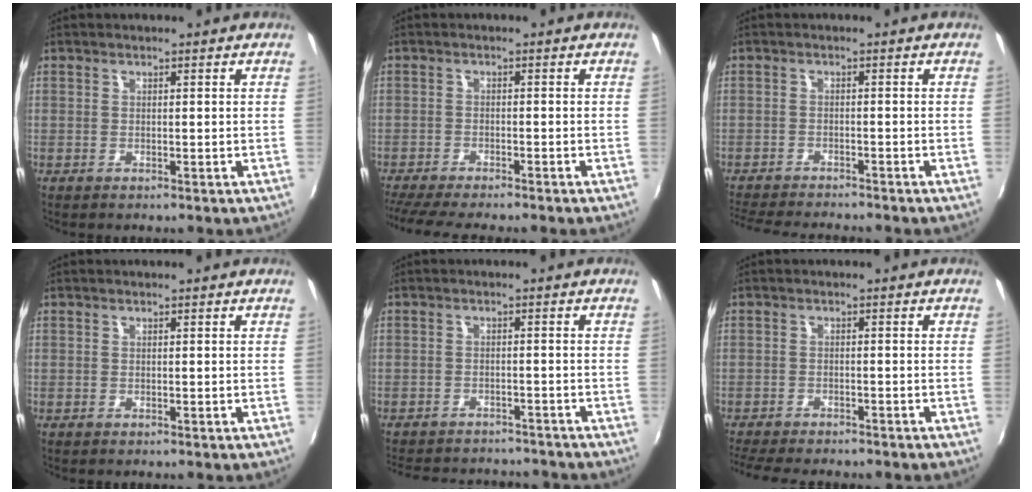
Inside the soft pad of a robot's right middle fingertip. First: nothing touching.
{"total": 8.1, "force": [-7.2, 0.0, 3.7], "torque": [-0.090, -0.024, -0.113]}
{"total": 9.1, "force": [-8.4, 0.6, 3.3], "torque": [-0.087, -0.018, -0.138]}
{"total": 0.0}
{"total": 13.8, "force": [-12.2, 4.3, 4.7], "torque": [-0.110, 0.001, -0.167]}
{"total": 8.9, "force": [-7.9, 1.4, 3.7], "torque": [-0.093, -0.022, -0.123]}